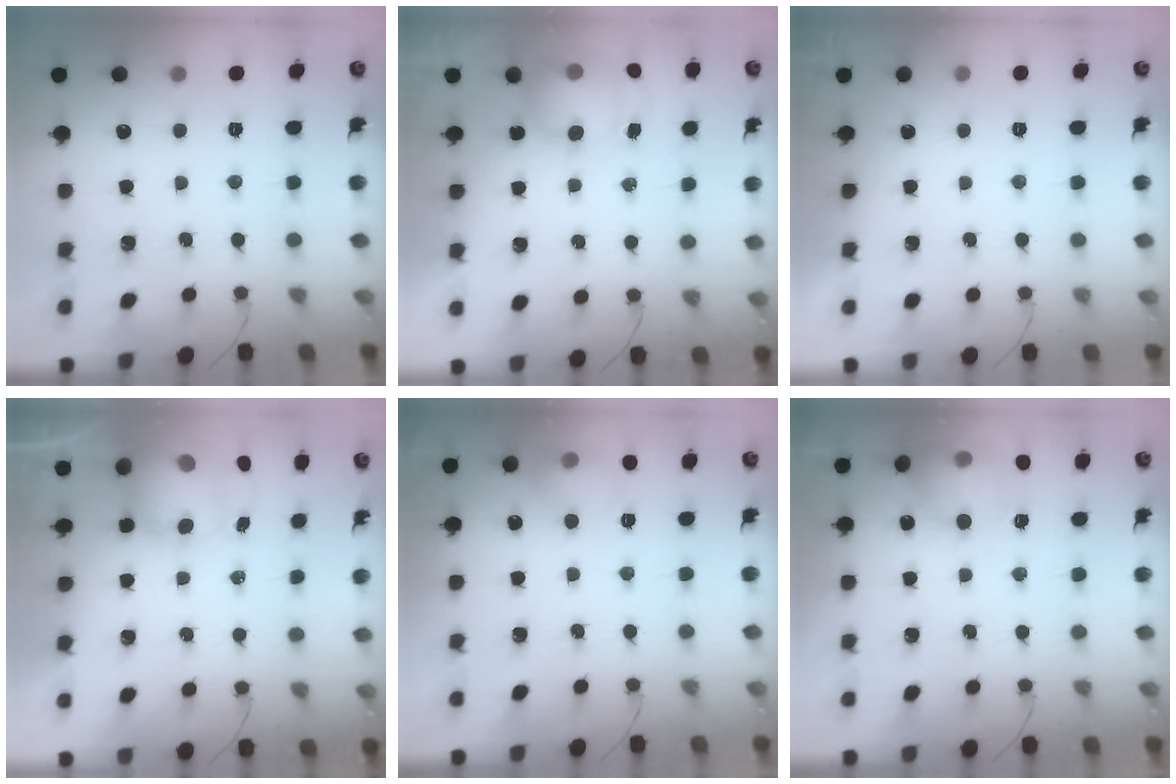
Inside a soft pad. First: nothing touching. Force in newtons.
{"total": 11.2, "press": 9.0, "slide": 6.7}
{"total": 0.0}
{"total": 9.3, "press": 9.0, "slide": 2.5}
{"total": 9.5, "press": 9.4, "slide": 1.3}
{"total": 13.0, "press": 12.9, "slide": 2.0}